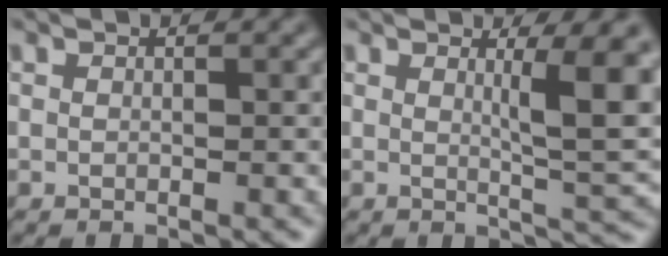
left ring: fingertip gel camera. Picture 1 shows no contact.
{"total": 5.8, "force": [1.3, 1.1, 5.5], "torque": [-0.070, -0.008, 0.021]}